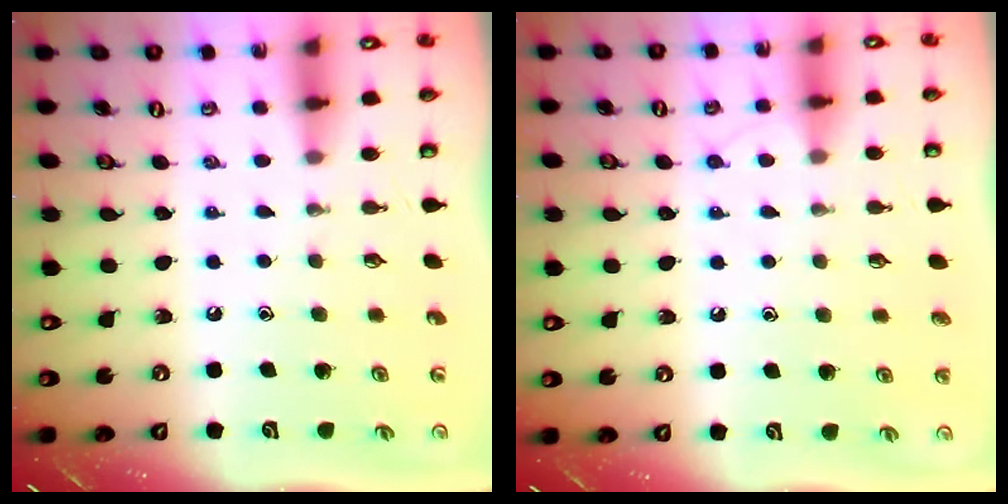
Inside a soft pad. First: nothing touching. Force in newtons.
{"total": 5.0, "press": 4.9, "slide": 0.6}